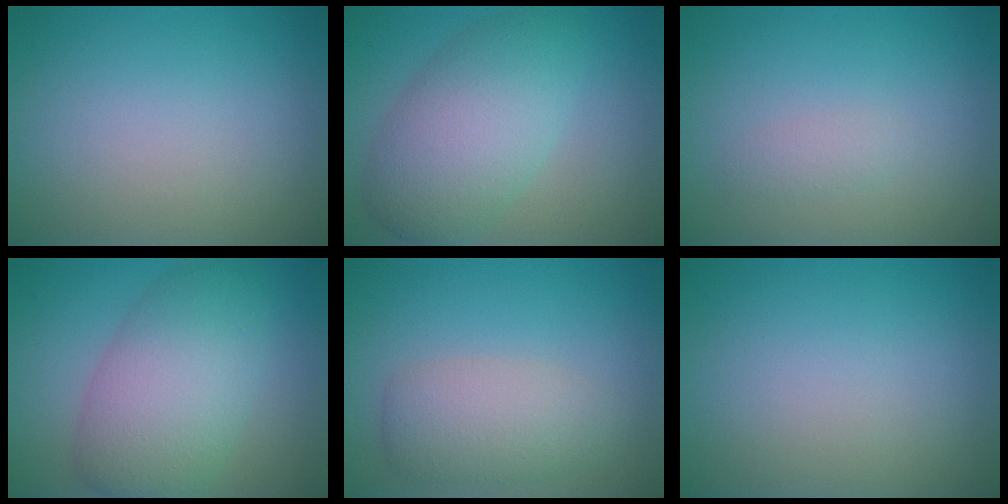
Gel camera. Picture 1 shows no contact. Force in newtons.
{"total": 7.1, "press": 7.1, "slide": 0.2}
{"total": 1.0, "press": 1.0, "slide": 0.0}
{"total": 7.5, "press": 7.5, "slide": 0.4}
{"total": 3.7, "press": 3.7, "slide": 0.2}
{"total": 0.0}